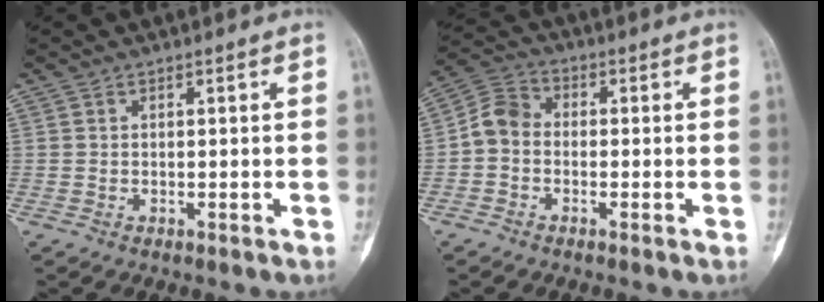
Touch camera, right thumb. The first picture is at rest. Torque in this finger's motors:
{"motor_torque": [0.00, -0.09, 0.56, -0.59, 0.01]}